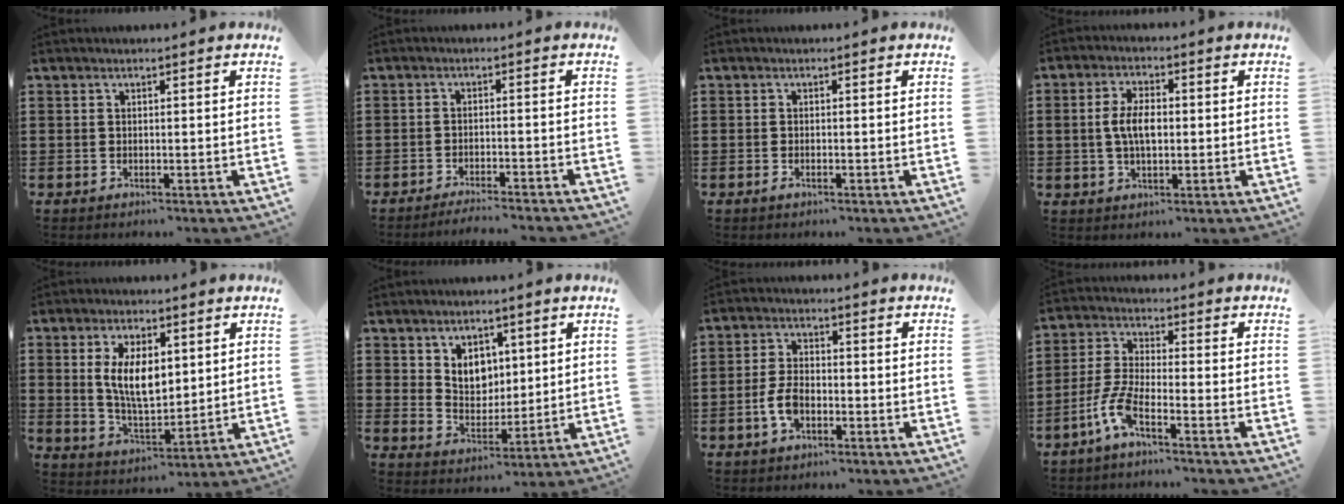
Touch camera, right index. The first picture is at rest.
{"total": 2.5, "force": [-2.5, -0.3, 0.3], "torque": [-0.007, 0.000, -0.051]}
{"total": 0.6, "force": [-0.2, 0.3, 0.5], "torque": [-0.010, -0.004, -0.002]}
{"total": 5.5, "force": [0.0, 2.8, 4.8], "torque": [-0.099, 0.001, -0.007]}
{"total": 8.4, "force": [2.0, 4.2, 7.0], "torque": [-0.134, 0.009, 0.034]}
{"total": 5.5, "force": [2.8, 4.2, 2.2], "torque": [-0.046, -0.001, 0.048]}
{"total": 5.0, "force": [-1.6, 2.8, 3.9], "torque": [-0.095, -0.001, -0.035]}
{"total": 5.9, "force": [-3.9, 0.8, 4.4], "torque": [-0.123, -0.018, -0.081]}